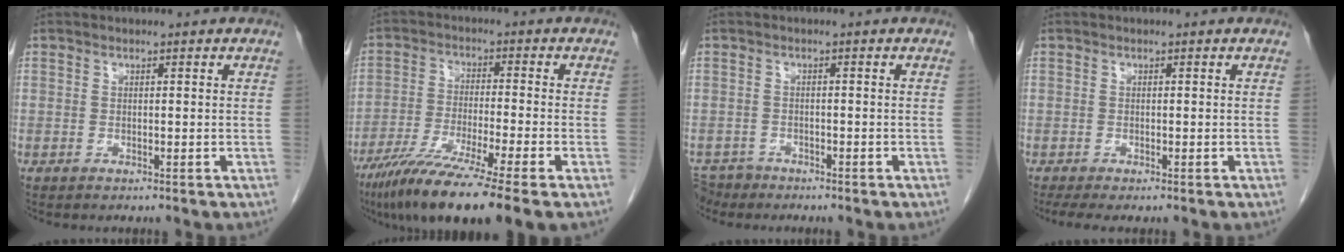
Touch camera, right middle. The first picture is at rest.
{"total": 13.7, "force": [-9.4, -0.8, 9.9], "torque": [-0.175, -0.042, -0.159]}
{"total": 3.4, "force": [-3.0, 1.6, -0.1], "torque": [0.002, -0.003, -0.054]}
{"total": 3.1, "force": [-2.3, 0.6, 1.9], "torque": [-0.032, -0.010, -0.035]}